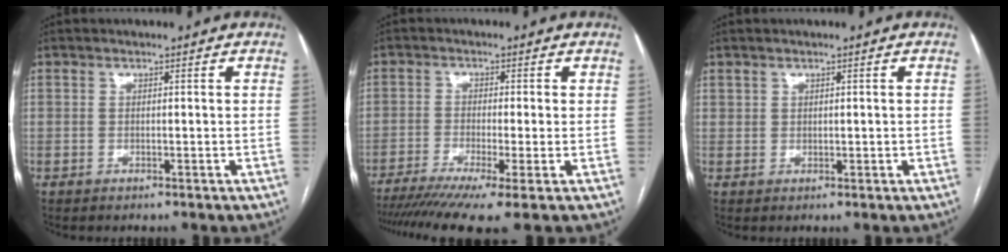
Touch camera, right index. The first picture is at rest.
{"total": 10.8, "force": [-7.6, 0.3, 7.8], "torque": [-0.126, -0.016, -0.123]}
{"total": 0.9, "force": [0.5, 0.6, 0.3], "torque": [0.000, 0.001, 0.010]}